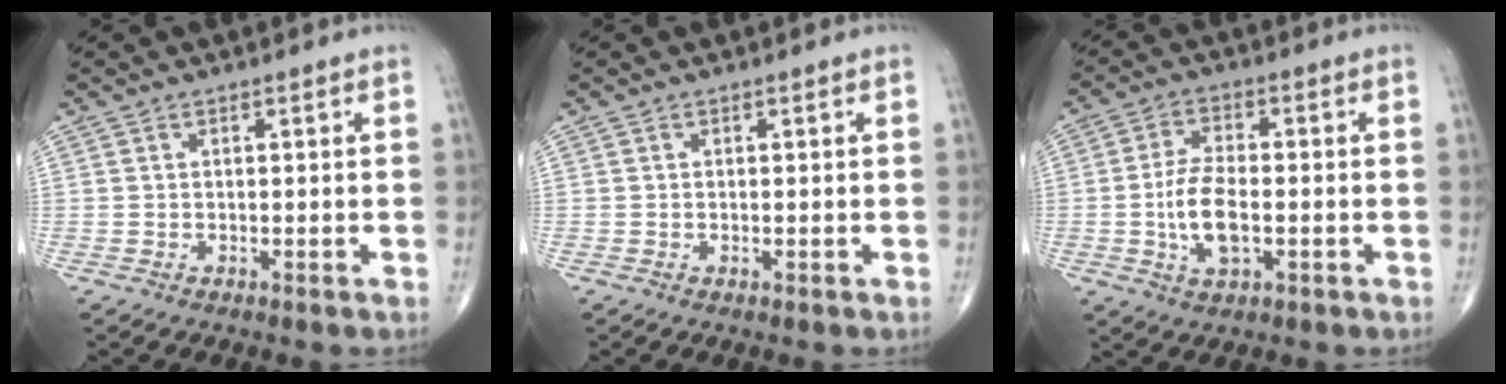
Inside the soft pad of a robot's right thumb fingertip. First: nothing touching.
{"total": 0.0}
{"total": 8.5, "force": [-1.5, 4.0, 7.3], "torque": [-0.142, 0.009, -0.027]}